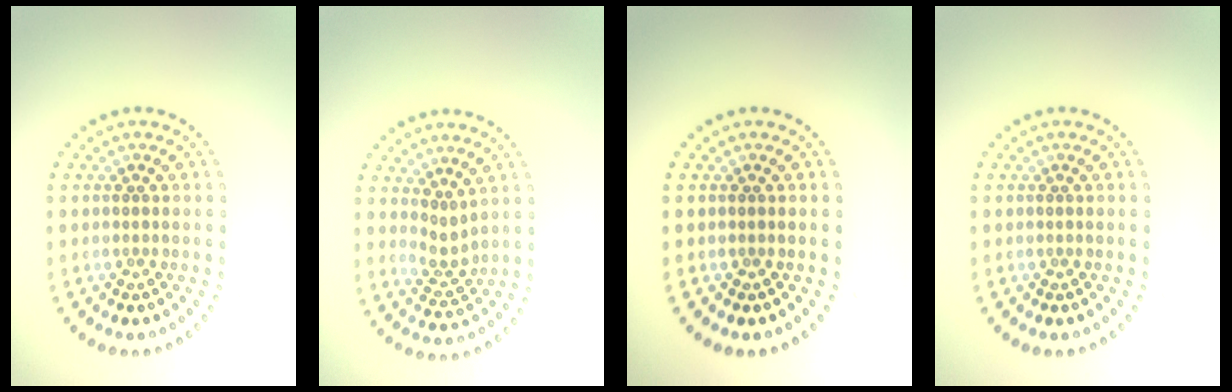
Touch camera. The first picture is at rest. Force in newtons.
{"total": 2.0, "press": 1.3, "slide": 1.5}
{"total": 0.0}
{"total": 0.0}